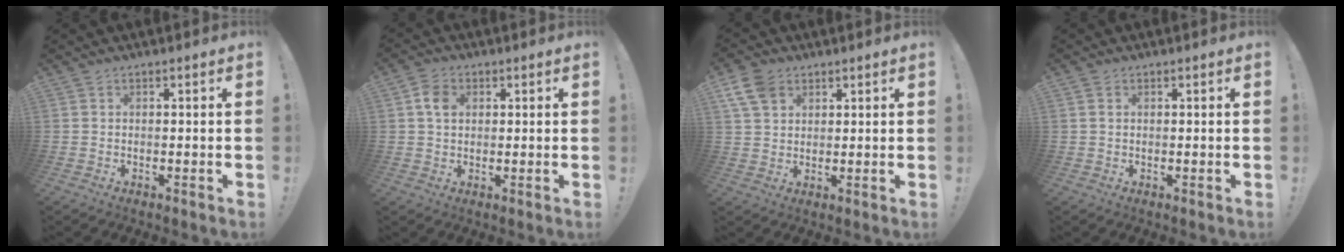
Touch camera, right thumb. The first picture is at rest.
{"total": 5.6, "force": [1.5, 4.3, 3.4], "torque": [-0.045, 0.005, 0.027]}
{"total": 8.2, "force": [4.3, 5.6, 4.2], "torque": [-0.076, -0.008, 0.089]}
{"total": 0.9, "force": [0.4, 0.7, 0.5], "torque": [-0.004, 0.002, 0.006]}